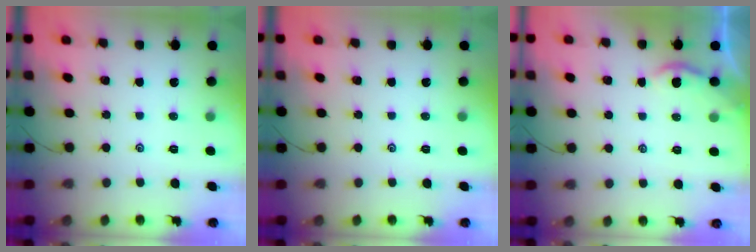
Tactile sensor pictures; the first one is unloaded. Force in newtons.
{"total": 0.0}
{"total": 2.0, "press": 1.9, "slide": 0.4}